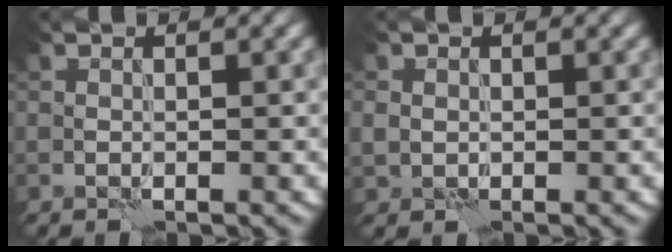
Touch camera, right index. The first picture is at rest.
{"total": 1.1, "force": [0.1, 1.1, 0.3], "torque": [-0.004, -0.001, 0.002]}